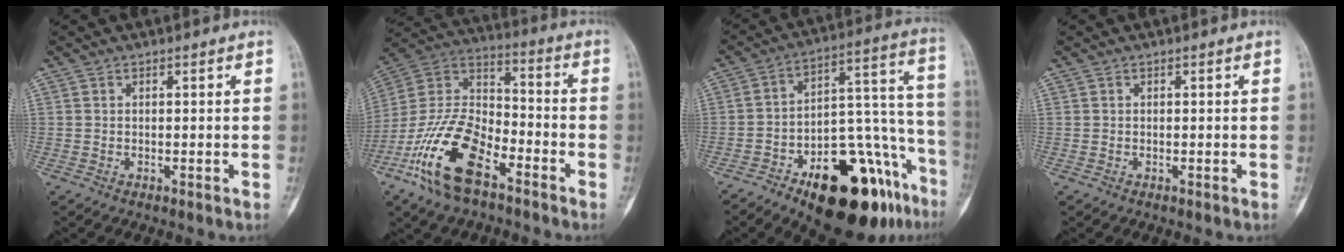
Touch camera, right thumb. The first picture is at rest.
{"total": 18.9, "force": [-10.2, 9.0, 13.2], "torque": [-0.254, 0.059, -0.198]}
{"total": 26.9, "force": [-15.0, 11.2, 19.3], "torque": [-0.190, 0.103, -0.219]}
{"total": 0.0}